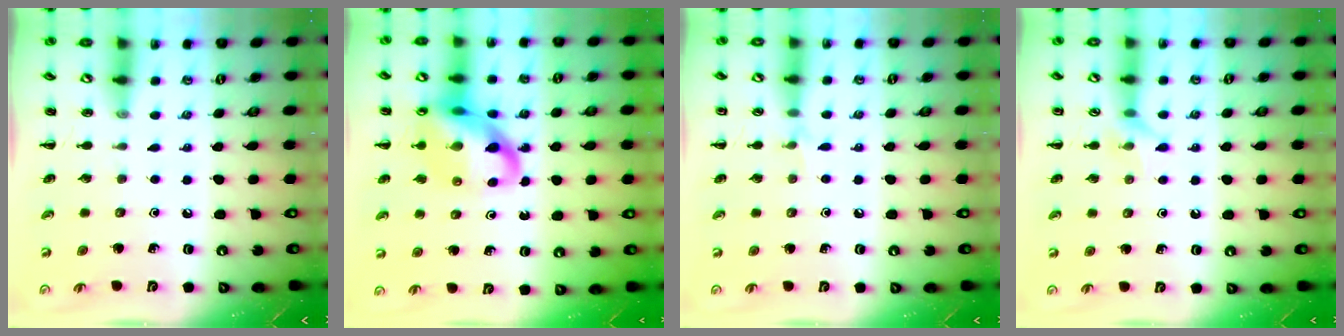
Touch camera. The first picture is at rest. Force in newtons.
{"total": 17.2, "press": 17.1, "slide": 2.5}
{"total": 3.5, "press": 3.3, "slide": 1.3}
{"total": 6.4, "press": 6.3, "slide": 0.9}